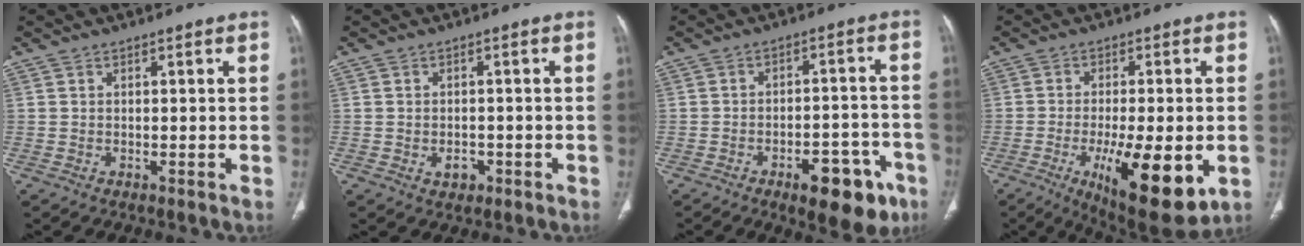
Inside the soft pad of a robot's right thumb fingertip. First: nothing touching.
{"total": 2.5, "force": [-0.9, 1.9, 1.4], "torque": [-0.012, 0.004, -0.007]}
{"total": 12.6, "force": [-6.7, 5.7, 9.0], "torque": [-0.087, 0.038, -0.084]}
{"total": 17.0, "force": [-5.2, 5.7, 15.2], "torque": [-0.216, -0.016, -0.063]}